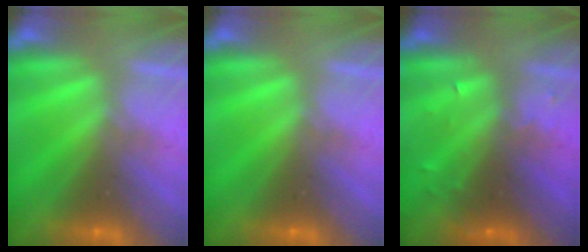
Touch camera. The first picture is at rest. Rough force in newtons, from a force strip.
{"total": 0.0}
{"total": 2.9}